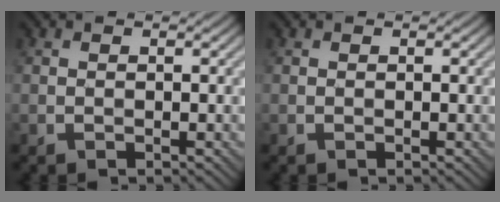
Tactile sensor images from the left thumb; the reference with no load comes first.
{"total": 0.0}